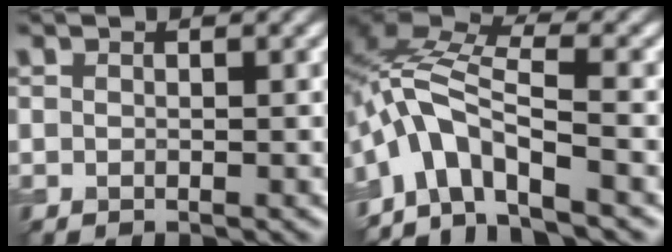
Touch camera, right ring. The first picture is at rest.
{"total": 7.4, "force": [-3.8, 3.2, 5.5], "torque": [-0.097, 0.013, -0.084]}